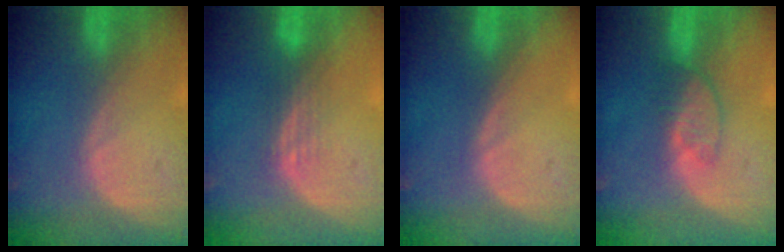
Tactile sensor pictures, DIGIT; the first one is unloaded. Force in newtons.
{"total": 3.0, "press": 2.5, "slide": 1.7}
{"total": 0.0}
{"total": 3.7, "press": 3.3, "slide": 1.6}